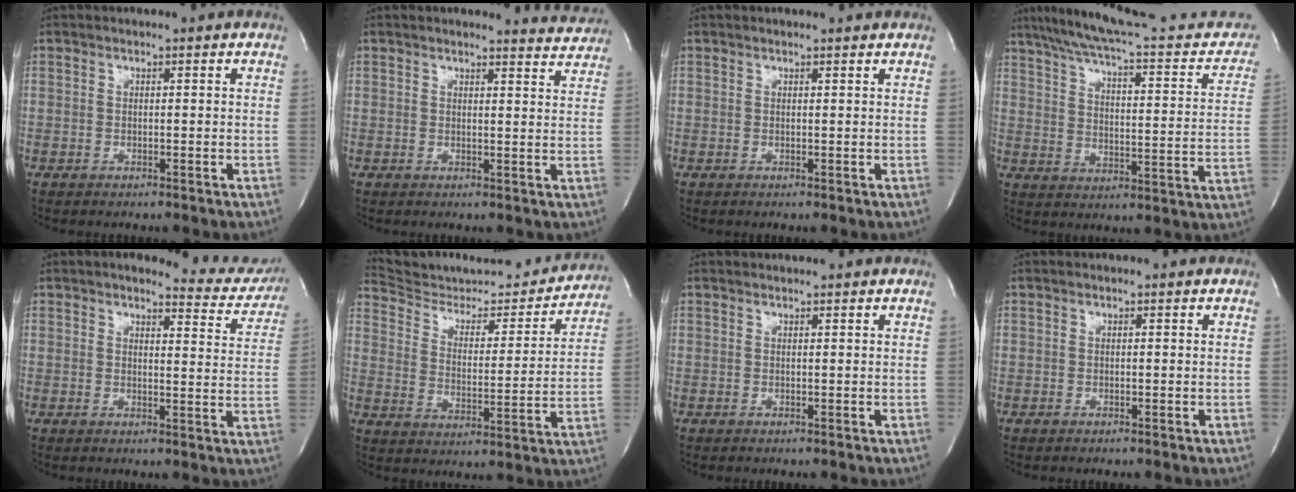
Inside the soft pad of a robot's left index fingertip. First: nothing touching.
{"total": 4.4, "force": [4.4, 0.1, -0.3], "torque": [-0.002, -0.027, 0.032]}
{"total": 1.4, "force": [1.4, 0.1, 0.3], "torque": [-0.010, 0.003, 0.013]}
{"total": 24.5, "force": [20.9, 4.2, 12.2], "torque": [-0.182, -0.012, 0.267]}
{"total": 10.2, "force": [9.6, 2.0, 2.7], "torque": [-0.016, -0.031, 0.091]}
{"total": 20.0, "force": [19.3, 3.8, 3.9], "torque": [-0.052, -0.033, 0.271]}
{"total": 0.9, "force": [0.9, 0.0, 0.0], "torque": [-0.005, 0.006, 0.014]}
{"total": 0.0}